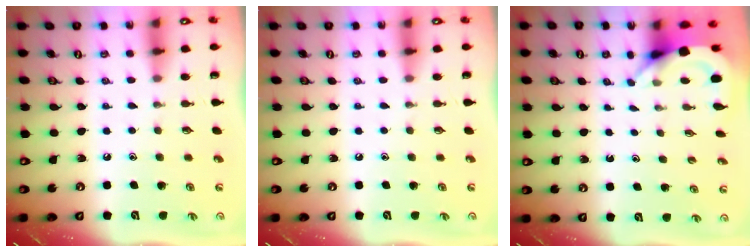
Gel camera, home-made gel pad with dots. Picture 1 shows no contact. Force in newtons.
{"total": 0.0}
{"total": 3.5, "press": 3.5, "slide": 0.2}